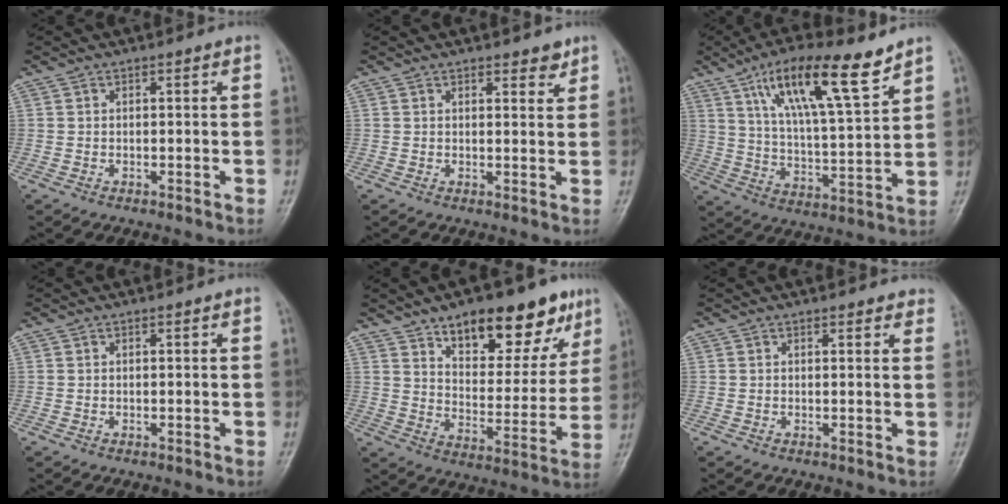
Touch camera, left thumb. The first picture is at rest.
{"total": 2.7, "force": [2.1, 1.1, 1.3], "torque": [-0.004, -0.014, 0.027]}
{"total": 16.9, "force": [10.2, 4.0, 12.9], "torque": [-0.209, -0.040, 0.184]}
{"total": 0.0}
{"total": 19.4, "force": [12.0, 8.9, 12.4], "torque": [-0.120, -0.053, 0.183]}
{"total": 3.8, "force": [3.3, 1.3, 1.3], "torque": [0.010, -0.007, 0.025]}